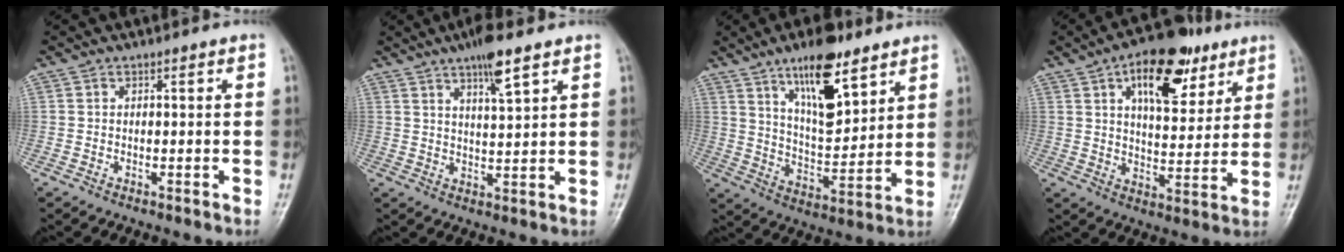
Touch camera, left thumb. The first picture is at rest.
{"total": 6.9, "force": [4.3, 1.2, 5.2], "torque": [-0.086, -0.023, 0.074]}
{"total": 14.7, "force": [8.9, 5.6, 10.4], "torque": [-0.140, -0.054, 0.152]}
{"total": 16.1, "force": [8.0, 8.0, 11.5], "torque": [-0.130, -0.021, 0.122]}